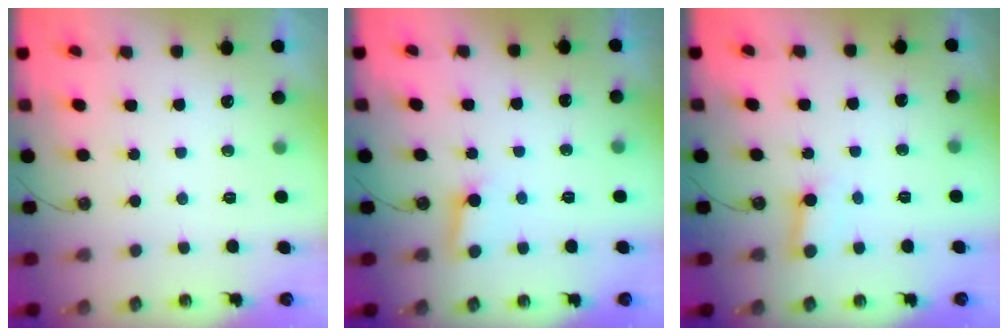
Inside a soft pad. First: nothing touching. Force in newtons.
{"total": 3.3, "press": 3.3, "slide": 0.3}
{"total": 4.1, "press": 4.1, "slide": 0.6}